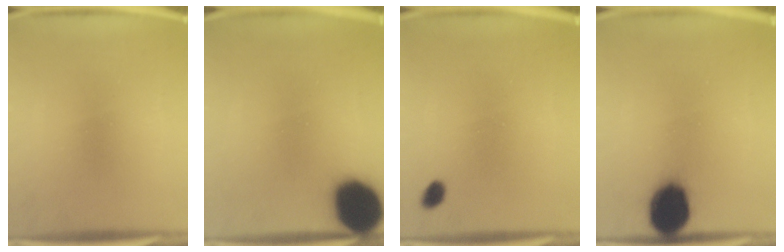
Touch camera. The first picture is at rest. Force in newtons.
{"total": 19.0}
{"total": 1.9}
{"total": 13.5}